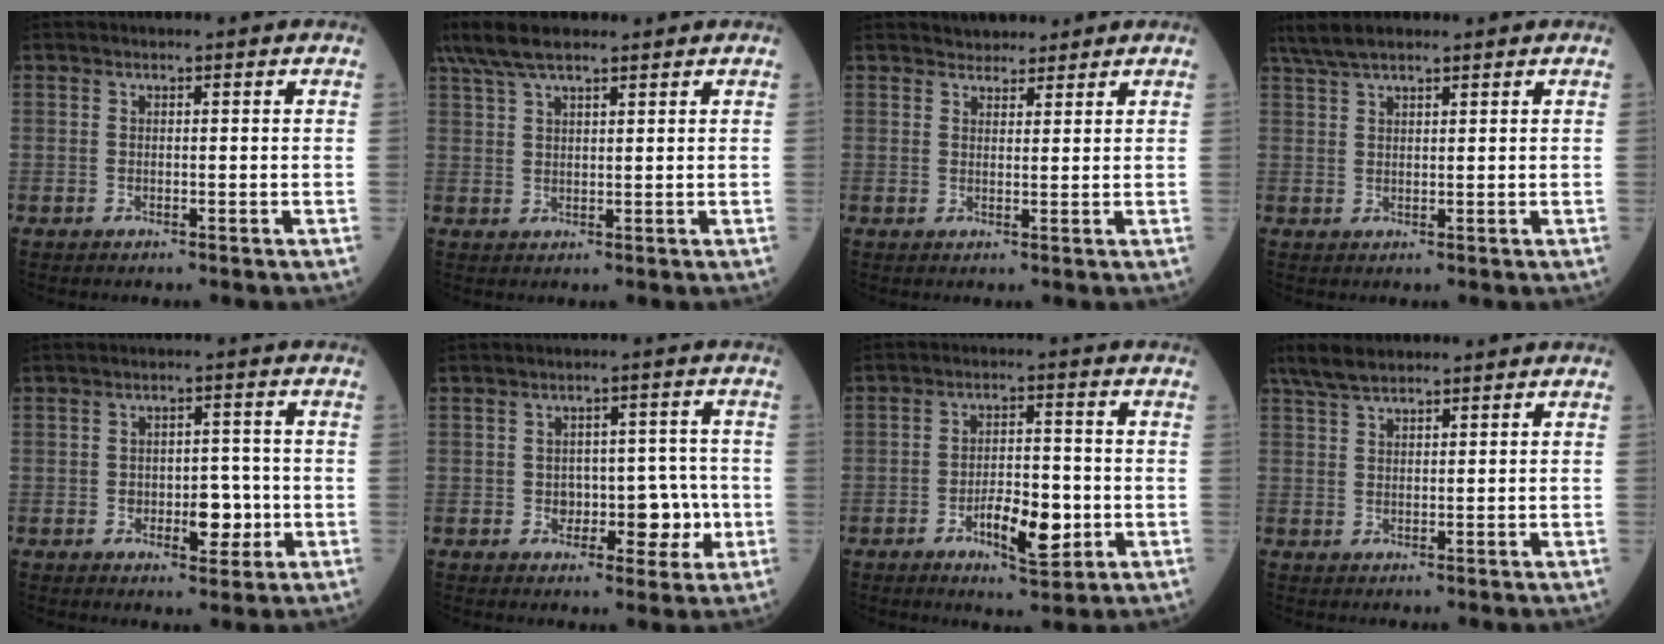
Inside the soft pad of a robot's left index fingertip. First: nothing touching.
{"total": 8.0, "force": [6.2, 1.7, 4.7], "torque": [-0.099, 0.034, 0.120]}
{"total": 2.8, "force": [2.6, 1.1, 0.2], "torque": [-0.004, 0.012, 0.040]}
{"total": 5.1, "force": [4.2, 0.9, 2.7], "torque": [-0.059, 0.026, 0.082]}
{"total": 5.3, "force": [-1.3, 2.9, 4.2], "torque": [-0.053, 0.006, -0.013]}
{"total": 6.3, "force": [-1.5, 4.2, 4.5], "torque": [-0.048, 0.026, -0.013]}
{"total": 7.9, "force": [-2.7, 2.7, 6.9], "torque": [-0.117, -0.002, -0.041]}
{"total": 4.1, "force": [3.4, 1.0, 2.1], "torque": [-0.053, 0.016, 0.071]}